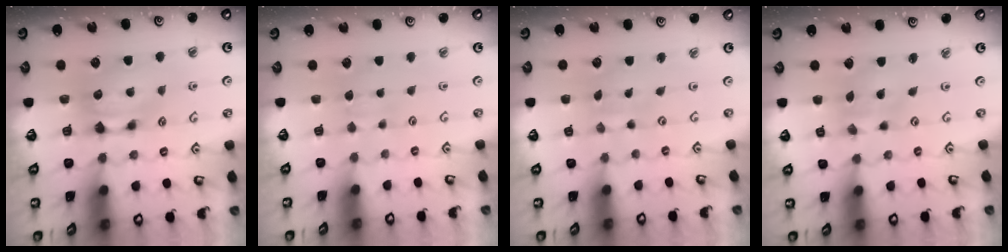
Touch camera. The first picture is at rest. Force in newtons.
{"total": 2.7, "press": 2.7, "slide": 0.4}
{"total": 4.3, "press": 4.3, "slide": 0.2}
{"total": 2.6, "press": 2.4, "slide": 0.9}